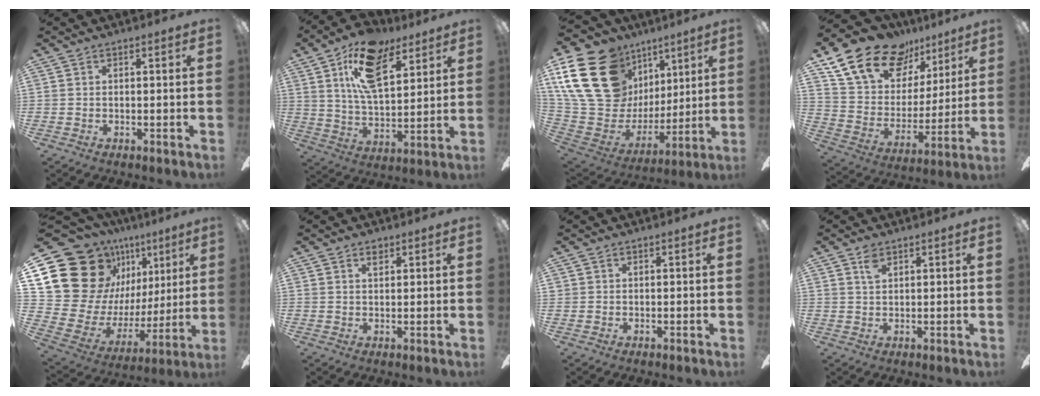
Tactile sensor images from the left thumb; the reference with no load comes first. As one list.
[{"total": 17.9, "force": [9.9, 8.7, 12.2], "torque": [-0.209, -0.020, 0.172]}, {"total": 26.4, "force": [11.3, 18.8, 14.6], "torque": [-0.310, -0.049, 0.237]}, {"total": 20.2, "force": [13.9, 11.9, 8.6], "torque": [-0.162, -0.081, 0.263]}, {"total": 23.0, "force": [12.2, 16.7, 10.0], "torque": [-0.179, -0.088, 0.259]}, {"total": 2.6, "force": [1.6, 1.4, 1.5], "torque": [-0.016, -0.003, 0.025]}, {"total": 0.6, "force": [0.3, 0.5, 0.1], "torque": [-0.001, 0.004, 0.004]}, {"total": 3.0, "force": [1.9, 1.4, 1.8], "torque": [-0.043, 0.003, 0.034]}]